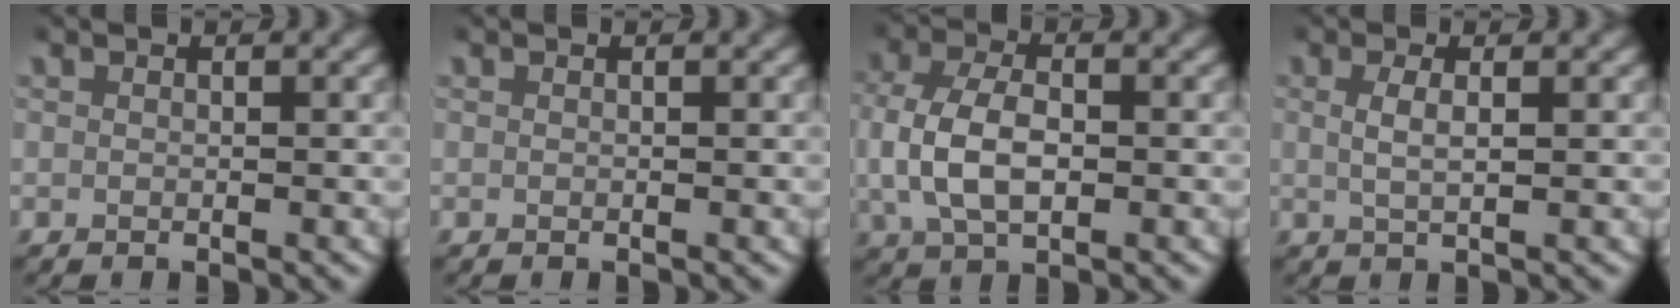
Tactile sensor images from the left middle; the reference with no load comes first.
{"total": 0.0}
{"total": 5.7, "force": [-0.2, 3.7, 4.3], "torque": [-0.111, -0.011, 0.006]}
{"total": 1.9, "force": [0.5, 0.4, 1.8], "torque": [-0.039, -0.003, 0.014]}